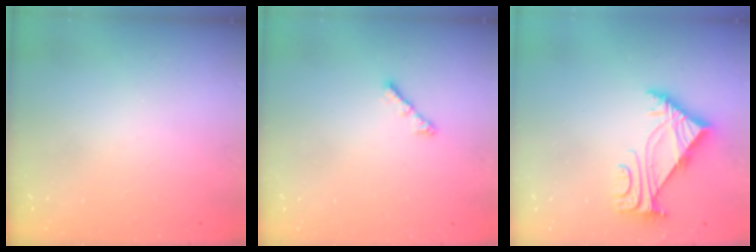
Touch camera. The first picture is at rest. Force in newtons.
{"total": 3.0, "press": 2.9, "slide": 0.6}
{"total": 5.0, "press": 4.9, "slide": 1.0}